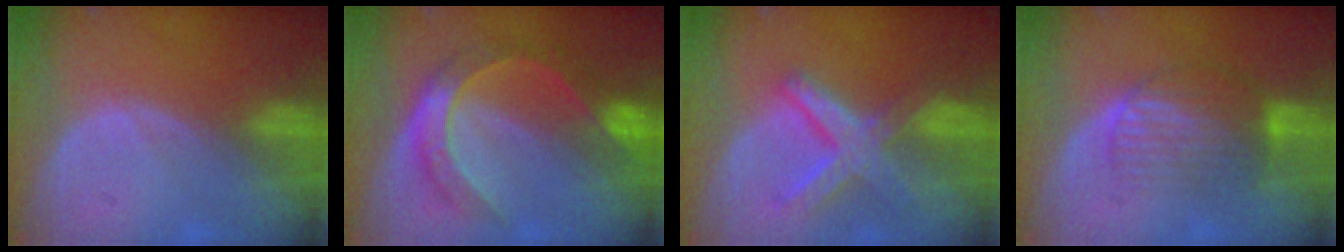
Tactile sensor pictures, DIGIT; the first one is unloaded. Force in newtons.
{"total": 8.1, "press": 8.1, "slide": 0.8}
{"total": 8.4, "press": 7.1, "slide": 4.3}
{"total": 7.4, "press": 6.8, "slide": 2.9}